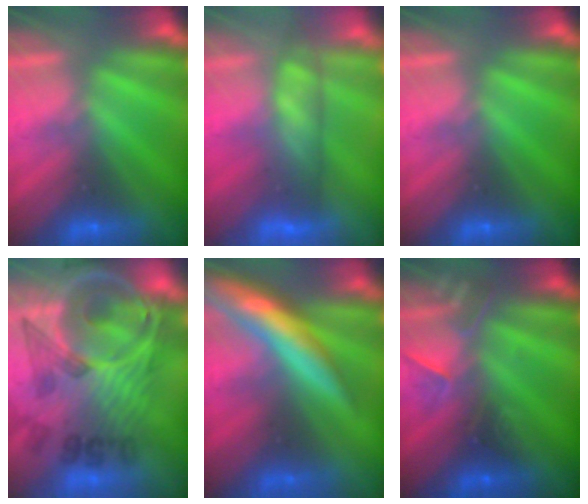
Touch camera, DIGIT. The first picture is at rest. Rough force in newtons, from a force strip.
{"total": 3.7}
{"total": 0.0}
{"total": 7.3}
{"total": 7.8}
{"total": 2.3}